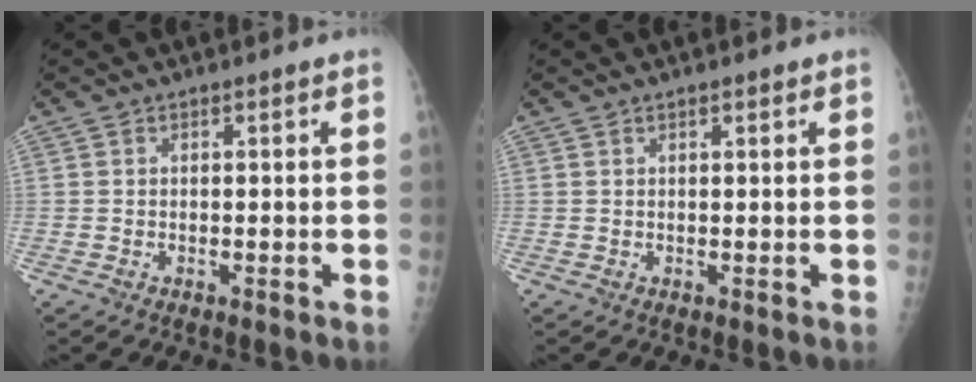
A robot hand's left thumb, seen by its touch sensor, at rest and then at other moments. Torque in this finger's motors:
{"motor_torque": [-0.27, -0.06, -0.41, -0.14, -0.05]}